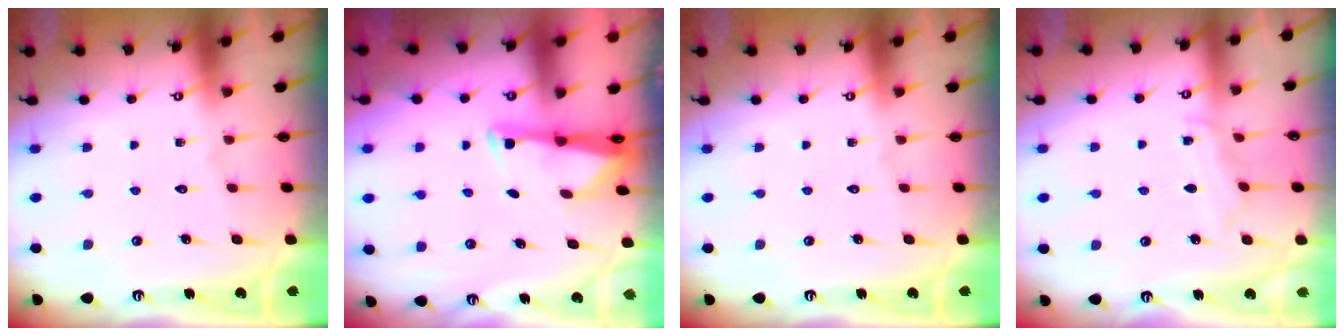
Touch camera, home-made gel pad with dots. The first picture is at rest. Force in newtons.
{"total": 2.8, "press": 2.7, "slide": 0.4}
{"total": 0.0}
{"total": 5.4, "press": 5.3, "slide": 0.7}